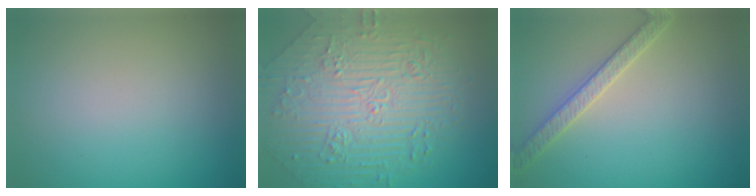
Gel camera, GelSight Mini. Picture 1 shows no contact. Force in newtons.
{"total": 6.9, "press": 6.0, "slide": 3.5}
{"total": 2.8, "press": 2.8, "slide": 0.6}